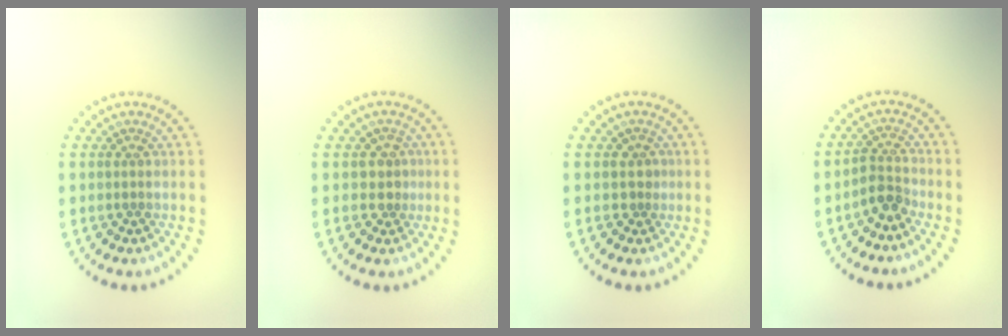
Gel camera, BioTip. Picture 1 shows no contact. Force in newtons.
{"total": 1.5, "press": 1.1, "slide": 1.0}
{"total": 1.0, "press": 0.7, "slide": 0.7}
{"total": 2.4, "press": 1.8, "slide": 1.6}